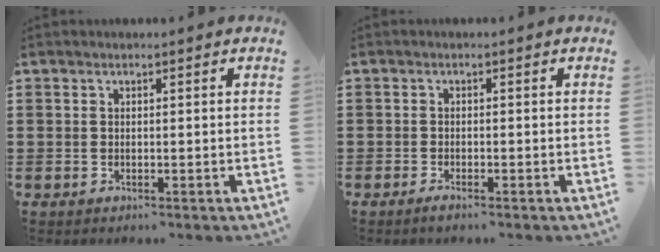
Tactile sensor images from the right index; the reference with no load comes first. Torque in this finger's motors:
{"motor_torque": [-0.10, 1.19, -0.37, -0.01]}